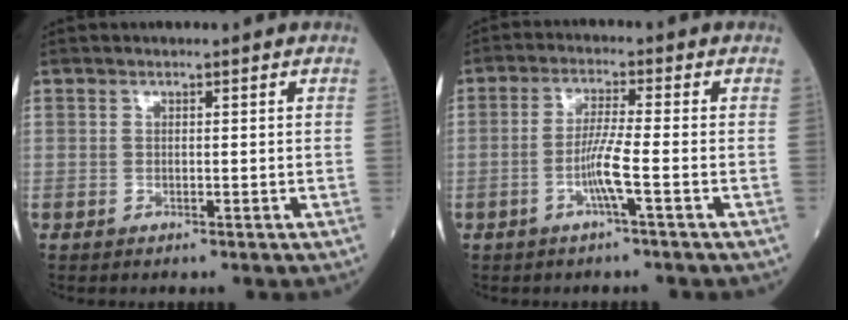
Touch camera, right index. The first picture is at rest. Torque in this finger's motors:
{"motor_torque": [0.12, -0.12, 0.06, 0.05]}